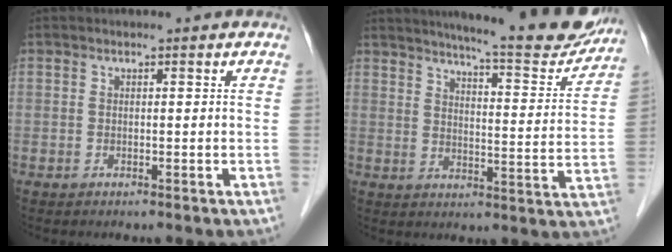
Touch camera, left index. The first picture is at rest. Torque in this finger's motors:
{"motor_torque": [-0.32, -0.52, 0.61, 0.13]}